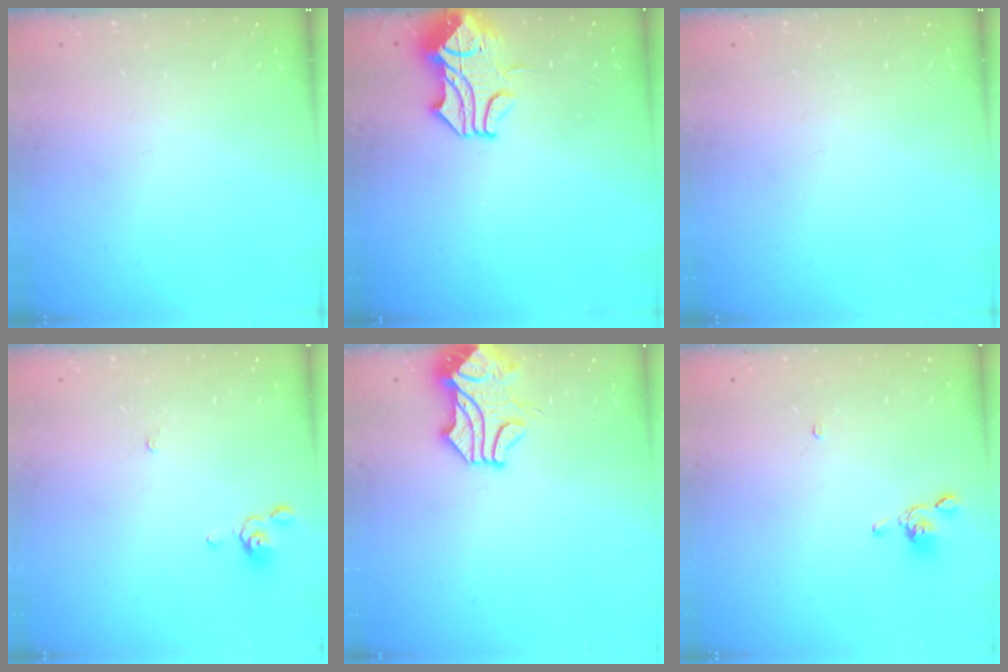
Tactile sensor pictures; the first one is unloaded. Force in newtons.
{"total": 1.8, "press": 1.1, "slide": 1.4}
{"total": 0.0}
{"total": 0.0}
{"total": 1.5, "press": 1.5, "slide": 0.2}
{"total": 2.0, "press": 2.0, "slide": 0.3}